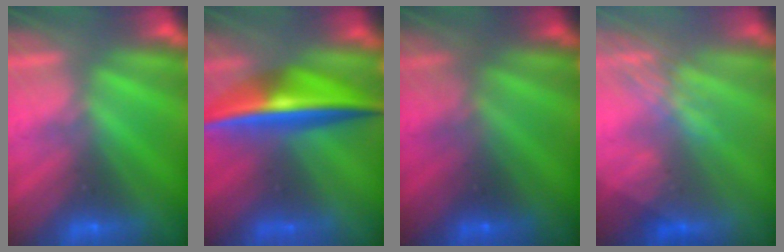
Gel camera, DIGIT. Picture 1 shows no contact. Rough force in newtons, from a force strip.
{"total": 7.7}
{"total": 1.8}
{"total": 2.7}